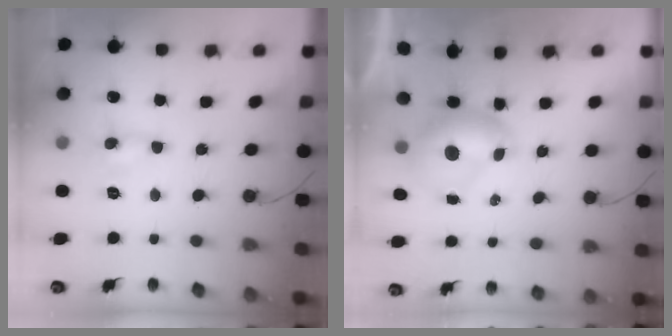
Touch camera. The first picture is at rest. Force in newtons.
{"total": 6.5, "press": 6.5, "slide": 0.7}